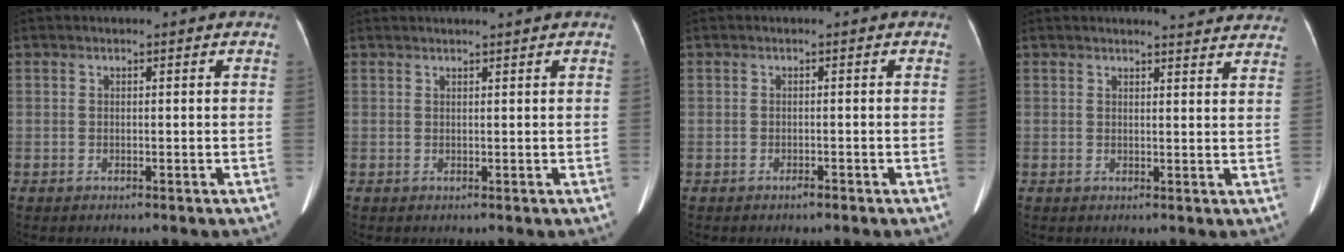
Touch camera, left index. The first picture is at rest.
{"total": 2.4, "force": [2.1, -0.5, 0.9], "torque": [-0.010, 0.016, 0.034]}
{"total": 0.8, "force": [-0.7, 0.1, 0.3], "torque": [-0.008, -0.005, -0.009]}
{"total": 9.6, "force": [9.3, 0.8, 2.3], "torque": [-0.016, -0.021, 0.084]}